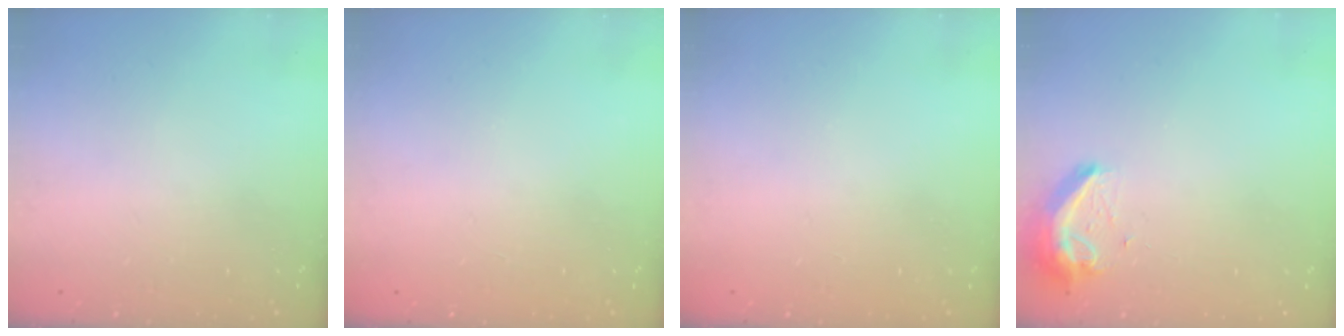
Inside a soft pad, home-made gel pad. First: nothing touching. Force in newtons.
{"total": 0.0}
{"total": 0.0}
{"total": 9.5, "press": 9.5, "slide": 0.6}